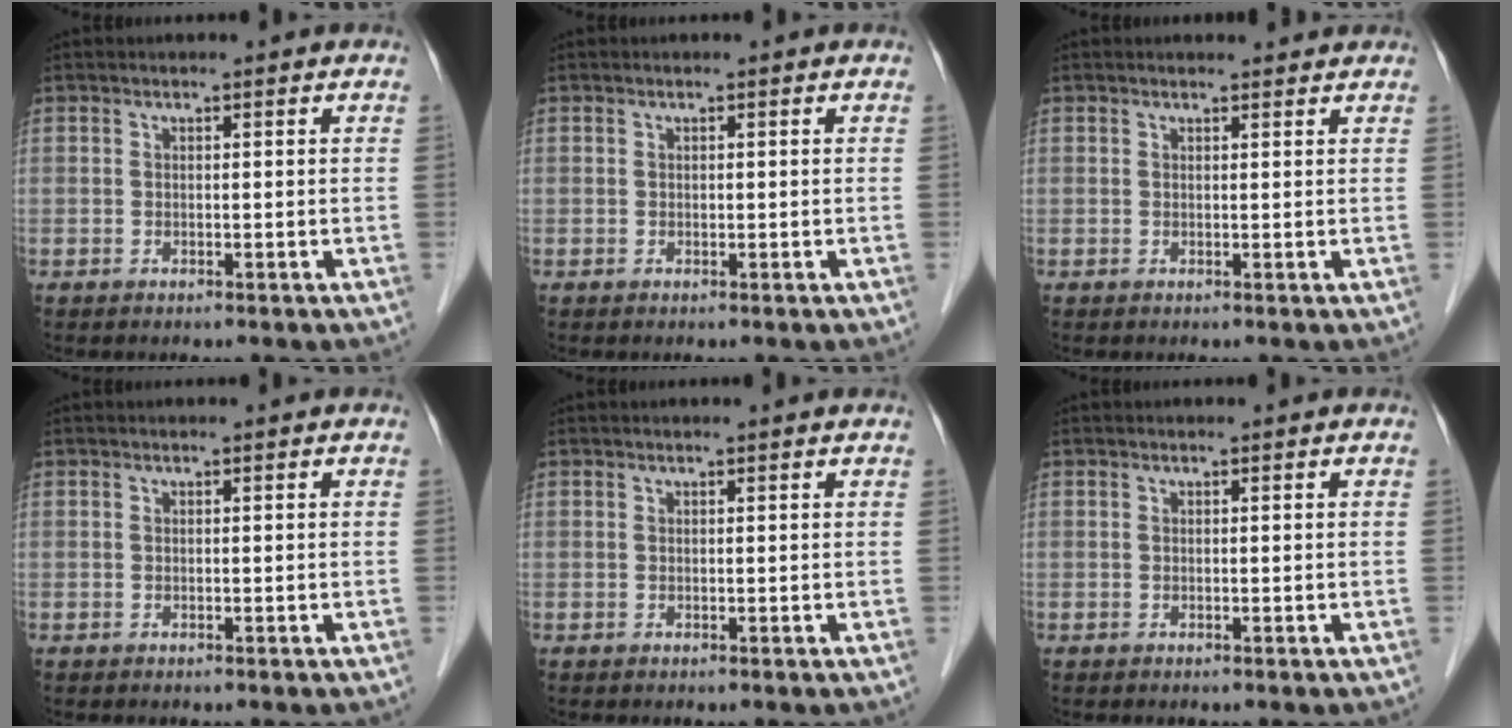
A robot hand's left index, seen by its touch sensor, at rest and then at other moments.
{"total": 1.0, "force": [-1.0, 0.1, -0.2], "torque": [0.004, -0.006, -0.016]}
{"total": 0.8, "force": [0.7, 0.3, -0.1], "torque": [-0.006, -0.004, 0.005]}
{"total": 0.0}
{"total": 0.0}
{"total": 0.0}